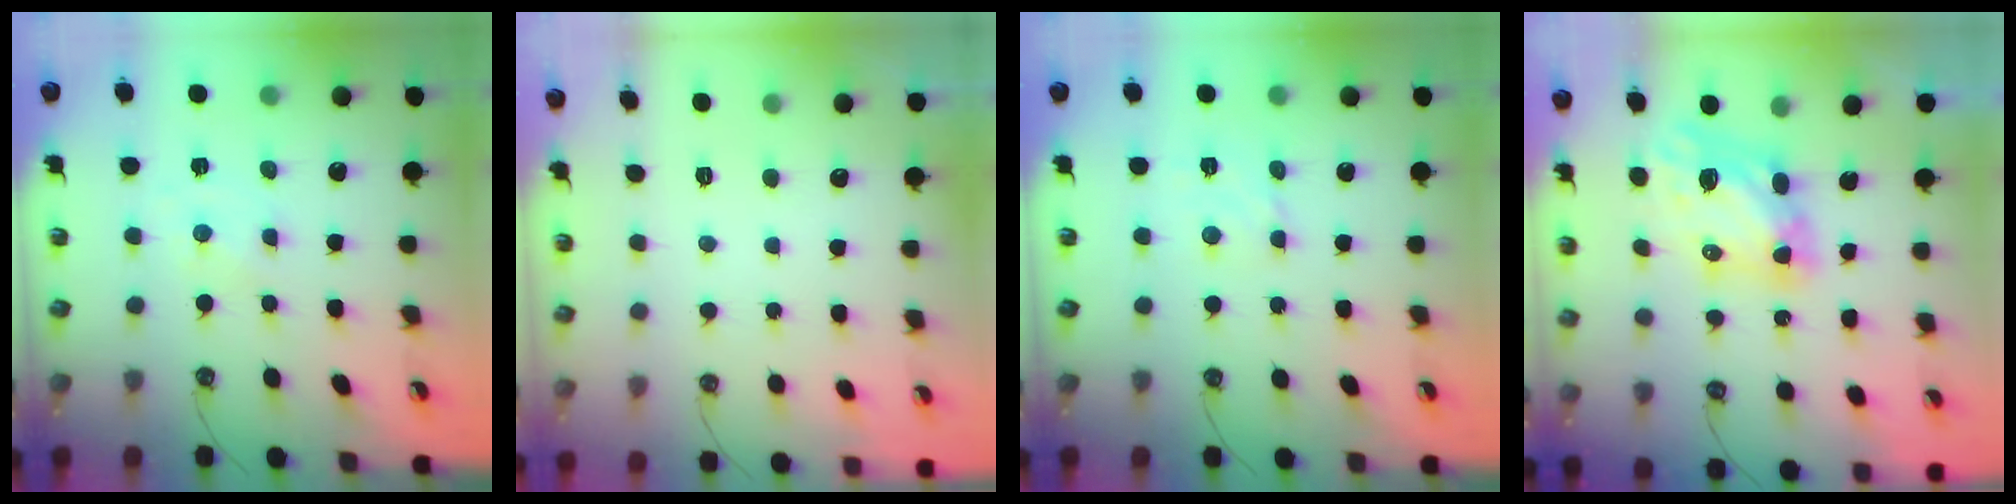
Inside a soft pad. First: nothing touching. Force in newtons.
{"total": 0.0}
{"total": 2.6, "press": 2.6, "slide": 0.4}
{"total": 7.5, "press": 7.5, "slide": 0.5}